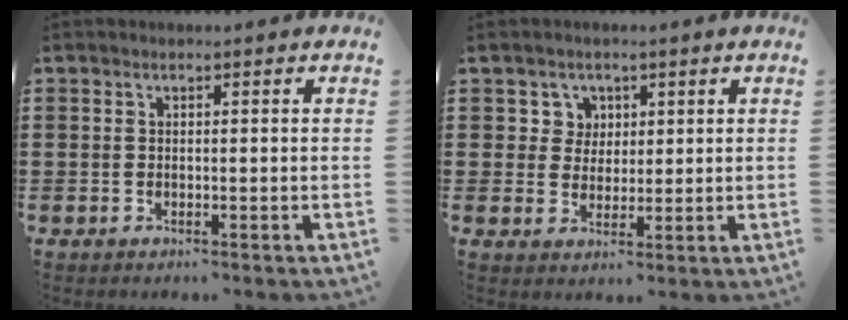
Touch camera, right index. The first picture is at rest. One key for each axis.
{"total": 3.7, "fx": 1.6, "fy": 3.3, "fz": 0.5, "tx": -0.027, "ty": 0.013, "tz": 0.028}